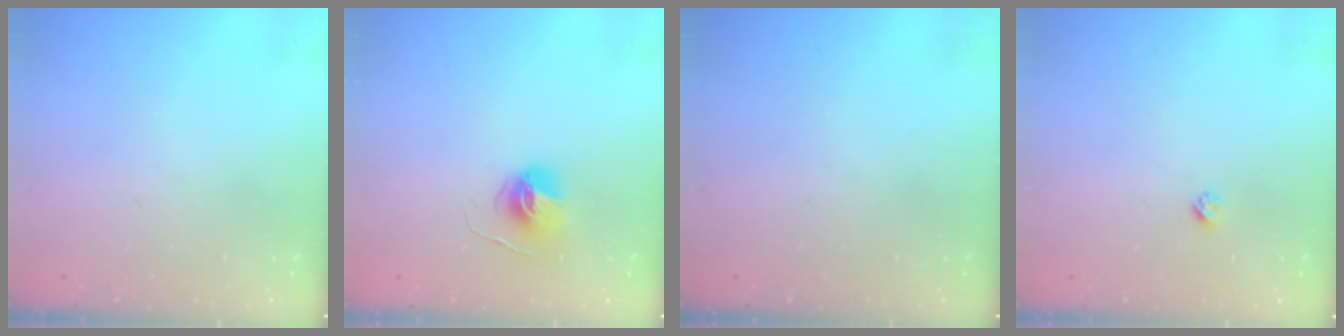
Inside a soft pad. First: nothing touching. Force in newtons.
{"total": 6.7, "press": 6.7, "slide": 0.4}
{"total": 0.0}
{"total": 2.3, "press": 2.3, "slide": 0.2}